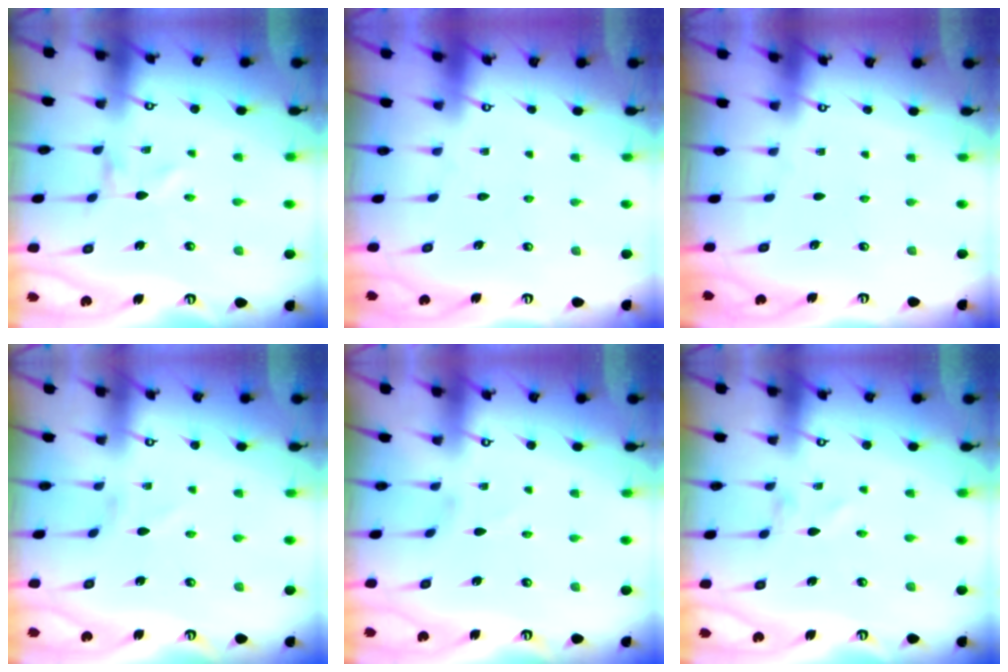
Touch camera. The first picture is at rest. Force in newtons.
{"total": 1.8, "press": 1.8, "slide": 0.1}
{"total": 0.0}
{"total": 0.7, "press": 0.7, "slide": 0.2}
{"total": 0.0}
{"total": 1.0, "press": 1.0, "slide": 0.1}